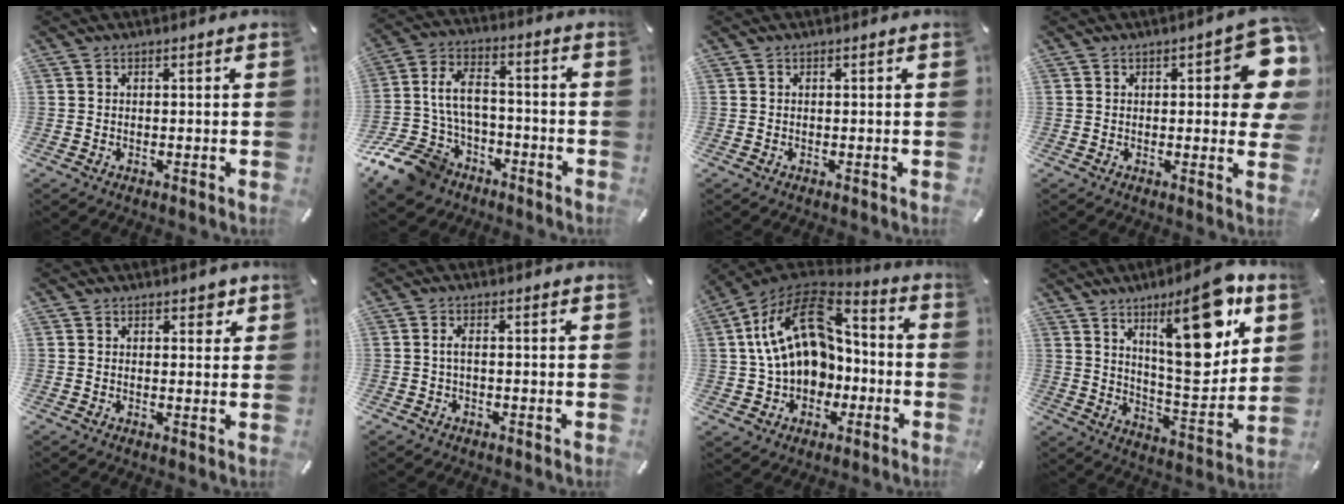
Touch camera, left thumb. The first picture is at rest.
{"total": 13.9, "force": [-5.2, 10.3, 7.8], "torque": [-0.168, 0.040, -0.088]}
{"total": 0.0}
{"total": 12.3, "force": [3.1, 4.9, 10.8], "torque": [-0.120, -0.021, 0.050]}
{"total": 2.5, "force": [1.5, 1.6, 1.2], "torque": [-0.001, -0.003, 0.020]}
{"total": 1.8, "force": [-0.4, 0.8, 1.6], "torque": [-0.032, 0.004, -0.009]}
{"total": 19.2, "force": [1.9, 14.8, 12.1], "torque": [-0.228, -0.006, 0.035]}
{"total": 21.8, "force": [10.2, 8.2, 17.4], "torque": [-0.239, -0.059, 0.151]}